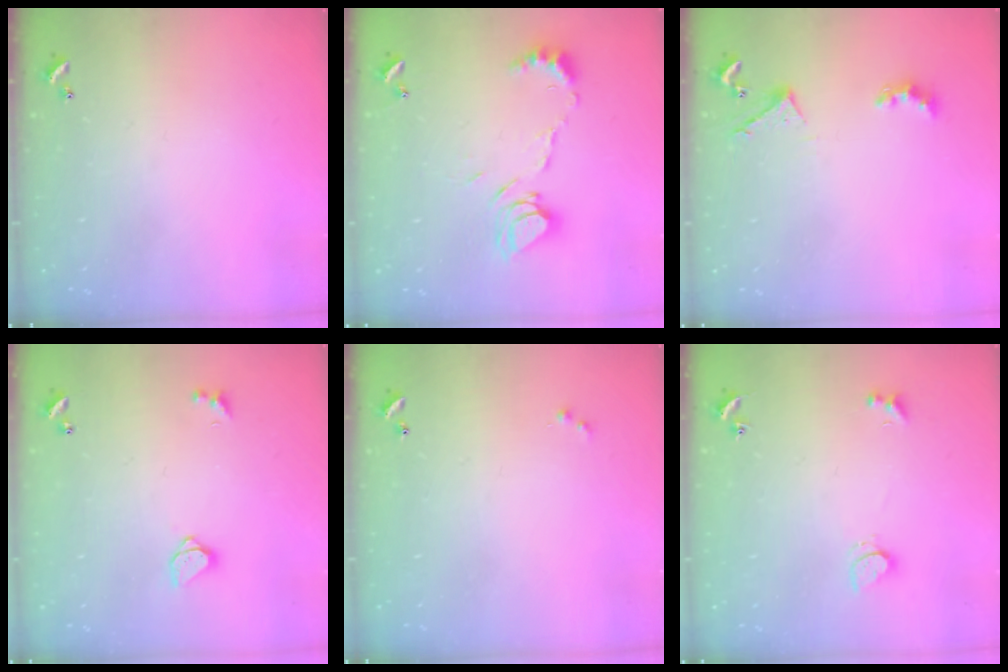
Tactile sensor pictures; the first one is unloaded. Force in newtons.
{"total": 9.3, "press": 9.3, "slide": 1.0}
{"total": 2.8, "press": 2.8, "slide": 0.6}
{"total": 1.5, "press": 1.5, "slide": 0.2}
{"total": 0.0}
{"total": 3.7, "press": 3.7, "slide": 0.8}